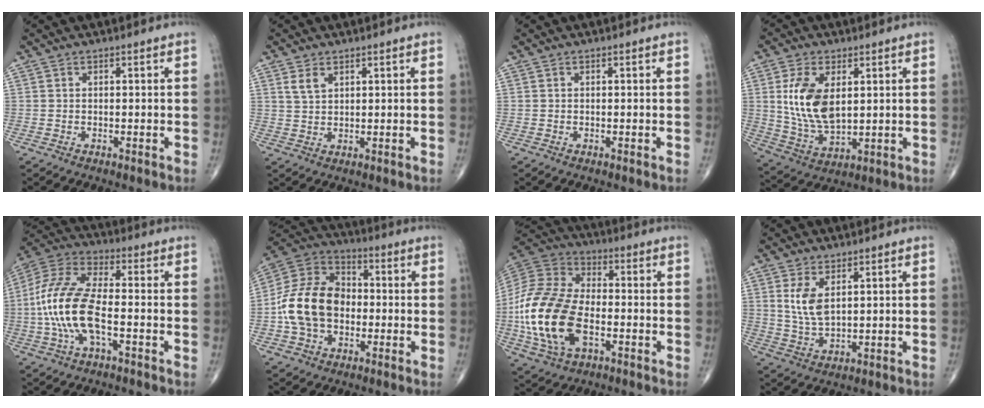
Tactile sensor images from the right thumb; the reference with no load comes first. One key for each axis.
{"total": 2.8, "fx": 1.6, "fy": 1.7, "fz": 1.7, "tx": -0.030, "ty": -0.004, "tz": 0.037}
{"total": 0.0}
{"total": 12.4, "fx": 2.6, "fy": 6.8, "fz": 10.0, "tx": -0.188, "ty": -0.017, "tz": 0.058}
{"total": 15.6, "fx": -2.9, "fy": 6.3, "fz": 14.0, "tx": -0.308, "ty": 0.032, "tz": -0.059}
{"total": 15.8, "fx": -2.0, "fy": 11.6, "fz": 10.6, "tx": -0.179, "ty": 0.035, "tz": -0.041}
{"total": 21.7, "fx": -4.7, "fy": 12.5, "fz": 17.1, "tx": -0.361, "ty": 0.010, "tz": -0.087}
{"total": 5.9, "fx": 2.0, "fy": 2.9, "fz": 4.8, "tx": -0.092, "ty": -0.013, "tz": 0.050}